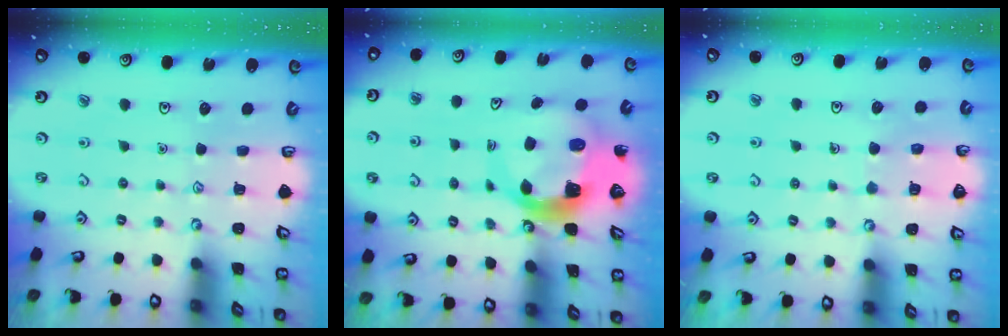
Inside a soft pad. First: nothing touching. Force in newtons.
{"total": 8.7, "press": 8.5, "slide": 1.4}
{"total": 6.5, "press": 6.4, "slide": 0.5}